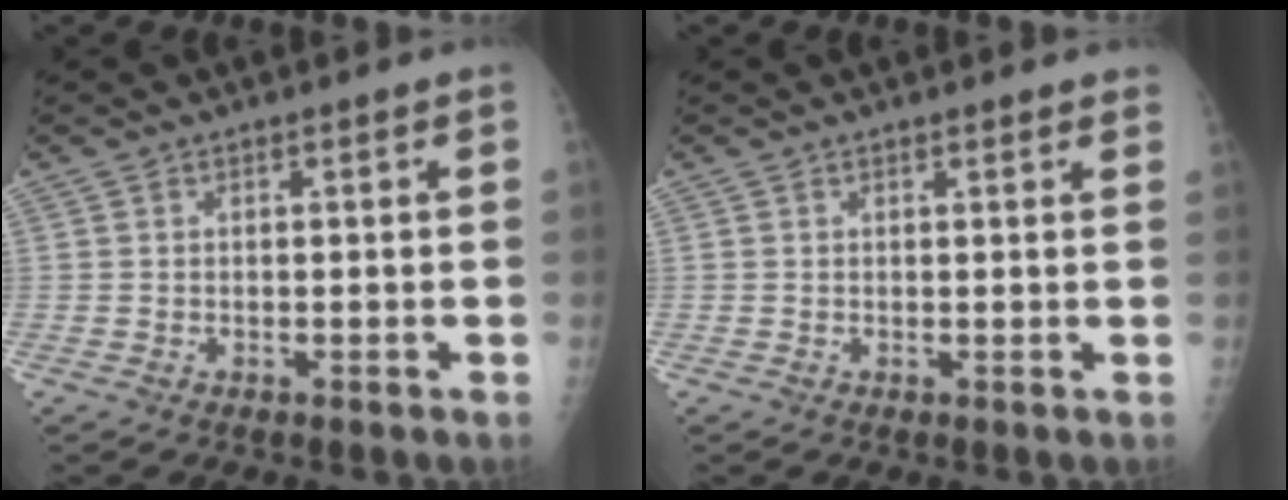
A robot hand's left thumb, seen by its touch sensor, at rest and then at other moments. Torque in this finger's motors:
{"motor_torque": [-0.16, -0.04, 0.04, 0.00, 0.02]}